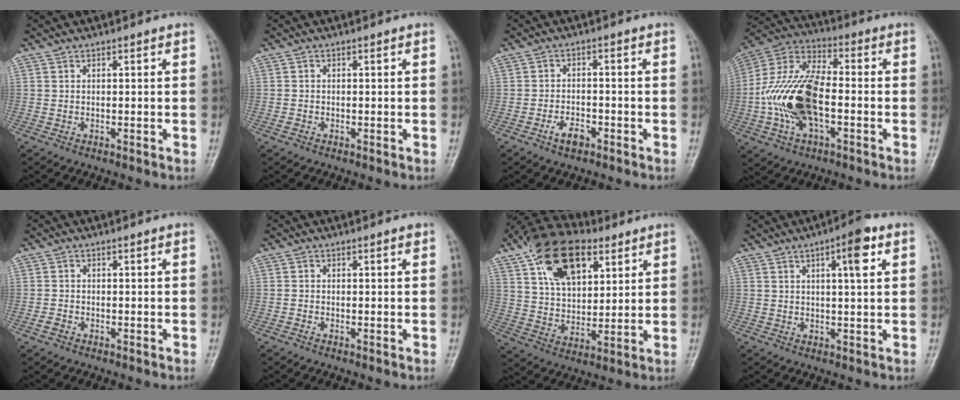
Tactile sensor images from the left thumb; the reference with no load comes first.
{"total": 0.8, "force": [-0.4, 0.6, 0.4], "torque": [-0.010, 0.003, -0.009]}
{"total": 3.7, "force": [-2.2, 2.0, 2.2], "torque": [-0.034, 0.015, -0.039]}
{"total": 17.6, "force": [-3.0, 9.4, 14.5], "torque": [-0.282, 0.030, -0.057]}
{"total": 1.5, "force": [-0.9, 1.0, 0.7], "torque": [-0.015, 0.004, -0.019]}
{"total": 0.9, "force": [0.0, 0.5, 0.7], "torque": [-0.007, 0.008, -0.001]}
{"total": 17.3, "force": [8.5, 9.7, 11.5], "torque": [-0.167, -0.017, 0.149]}
{"total": 6.5, "force": [2.6, 1.5, 5.8], "torque": [-0.081, 0.000, 0.034]}